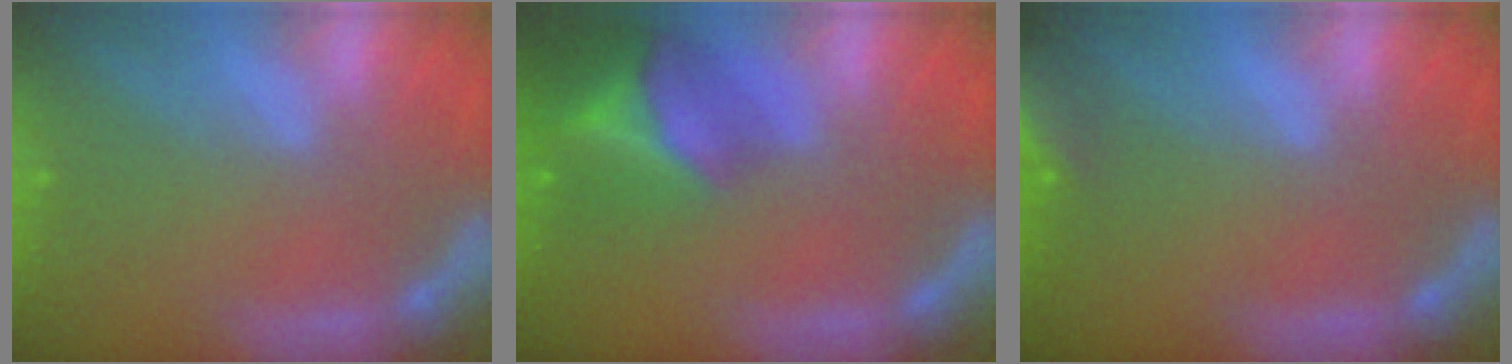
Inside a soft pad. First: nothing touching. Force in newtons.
{"total": 8.9}
{"total": 6.5}